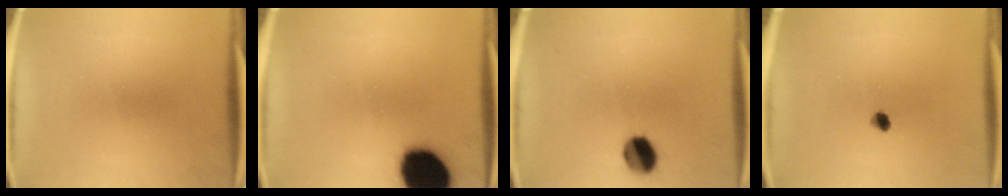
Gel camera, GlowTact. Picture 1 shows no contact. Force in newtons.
{"total": 19.7}
{"total": 7.5}
{"total": 1.9}